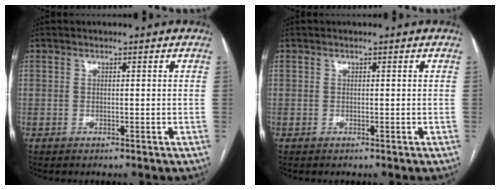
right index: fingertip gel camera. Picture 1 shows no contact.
{"total": 0.0}